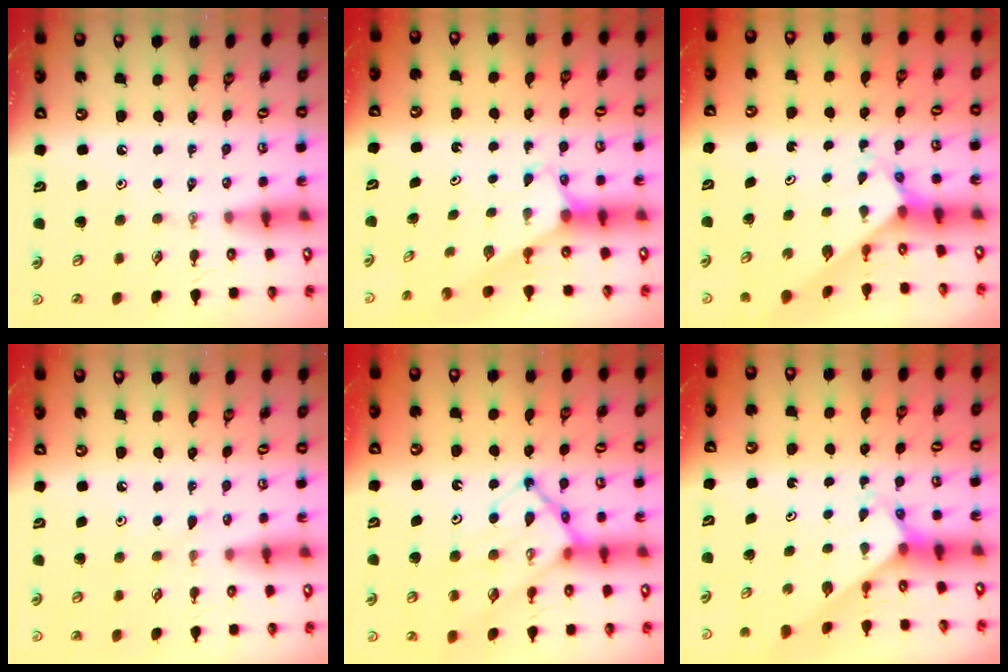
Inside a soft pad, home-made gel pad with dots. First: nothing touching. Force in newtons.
{"total": 4.1, "press": 4.0, "slide": 0.4}
{"total": 2.7, "press": 2.7, "slide": 0.2}
{"total": 6.1, "press": 6.0, "slide": 0.6}
{"total": 16.9, "press": 16.8, "slide": 1.5}
{"total": 2.7, "press": 2.7, "slide": 0.1}